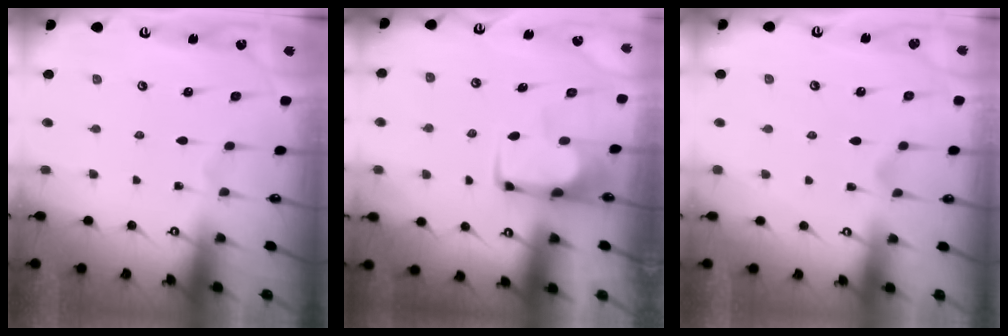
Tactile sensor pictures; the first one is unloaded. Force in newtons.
{"total": 1.7, "press": 1.6, "slide": 0.4}
{"total": 1.2, "press": 0.3, "slide": 1.1}